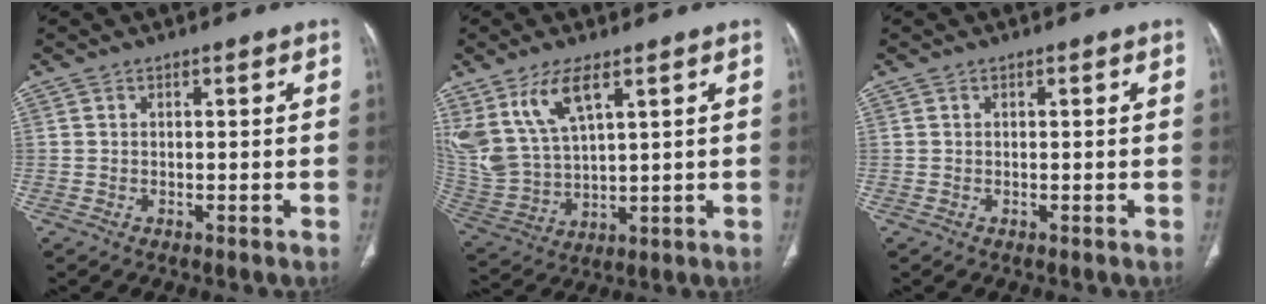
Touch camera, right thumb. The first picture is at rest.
{"total": 12.7, "force": [7.0, 5.4, 9.1], "torque": [-0.189, -0.023, 0.158]}
{"total": 0.0}